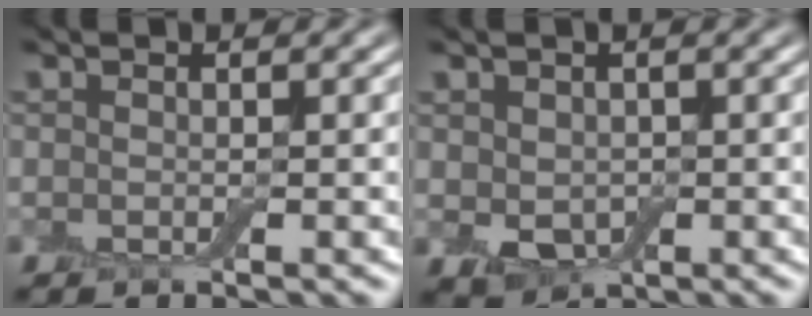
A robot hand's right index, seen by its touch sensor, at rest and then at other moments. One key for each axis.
{"total": 2.7, "fx": 0.1, "fy": 2.1, "fz": 1.7, "tx": -0.033, "ty": -0.007, "tz": 0.004}